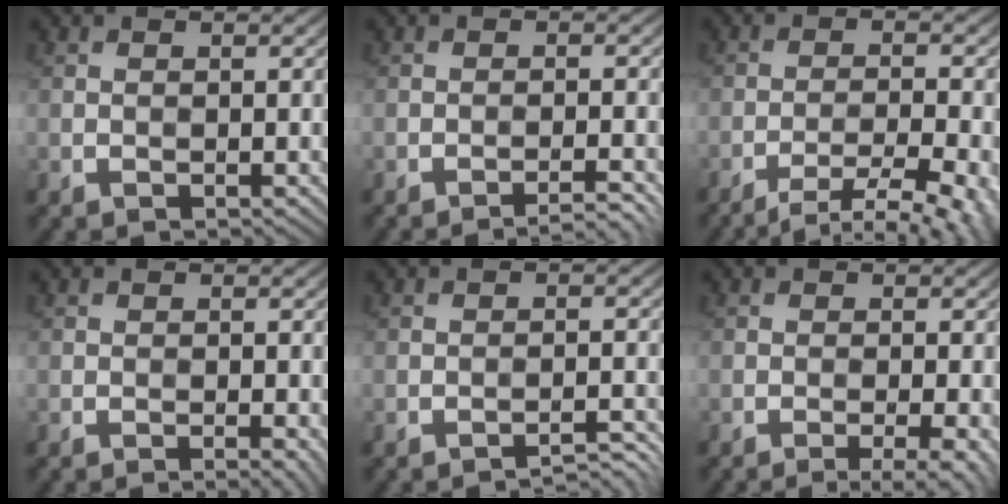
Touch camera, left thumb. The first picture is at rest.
{"total": 2.9, "force": [-2.3, 0.1, 1.7], "torque": [-0.021, 0.009, -0.045]}
{"total": 9.0, "force": [-6.6, 2.0, 5.8], "torque": [-0.099, -0.005, -0.085]}
{"total": 1.3, "force": [-0.6, 0.1, 1.2], "torque": [-0.014, 0.000, -0.010]}
{"total": 2.9, "force": [-2.6, 0.2, 1.2], "torque": [-0.012, 0.012, -0.042]}
{"total": 4.5, "force": [-2.3, 0.8, 3.7], "torque": [-0.047, 0.003, -0.036]}